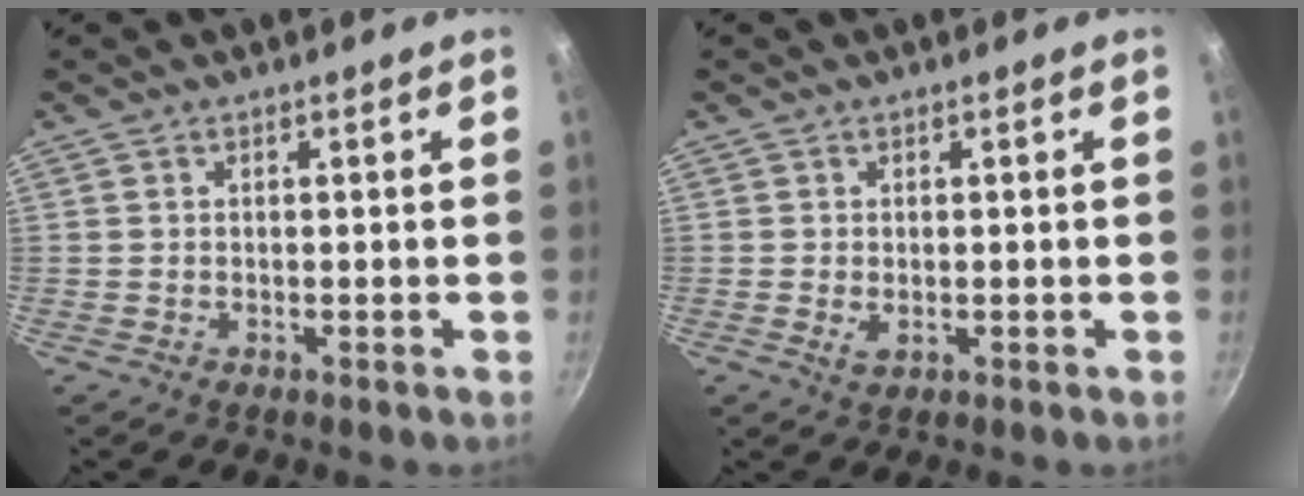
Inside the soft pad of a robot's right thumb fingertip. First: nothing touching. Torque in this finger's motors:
{"motor_torque": [-0.49, 0.24, -0.39, 0.43, 0.05]}